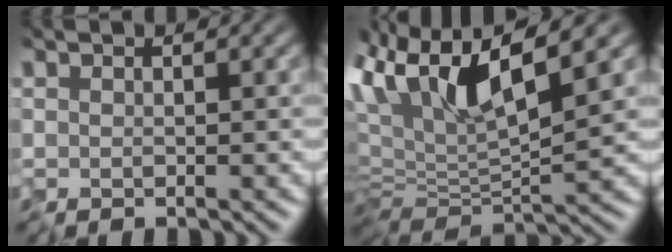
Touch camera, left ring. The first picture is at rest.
{"total": 8.8, "force": [2.2, 3.4, 7.8], "torque": [-0.156, 0.004, 0.037]}